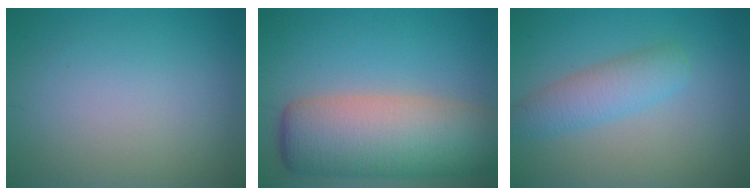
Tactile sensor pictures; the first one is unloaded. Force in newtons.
{"total": 11.3, "press": 11.3, "slide": 0.7}
{"total": 3.4, "press": 3.4, "slide": 0.1}